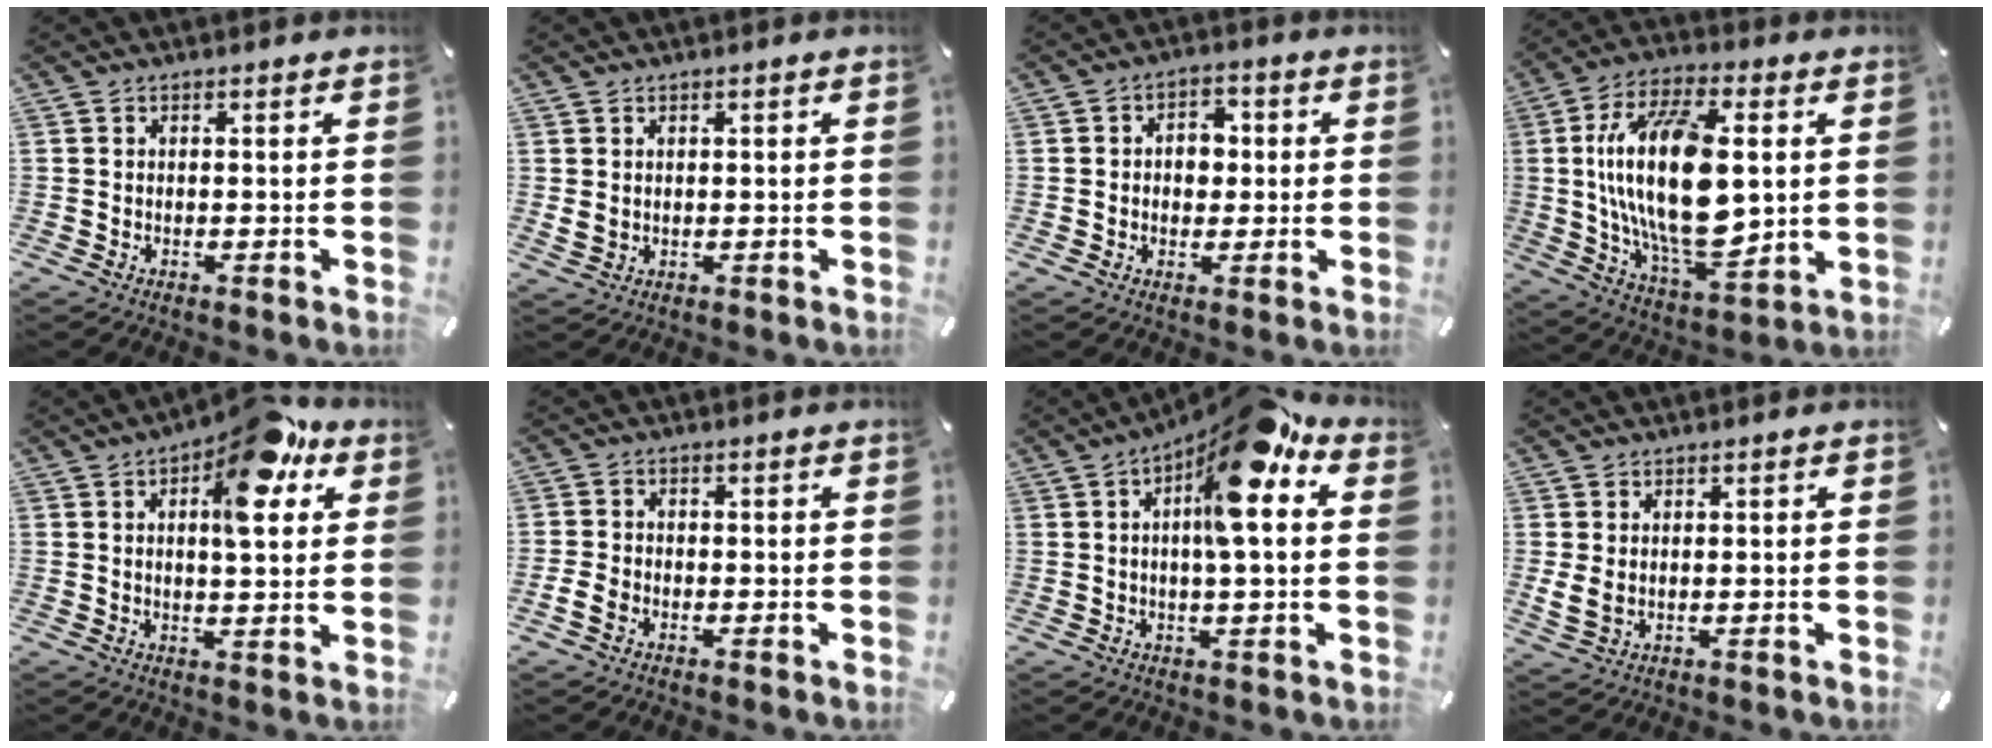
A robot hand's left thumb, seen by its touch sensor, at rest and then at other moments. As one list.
[{"total": 2.1, "force": [0.4, 1.8, 1.0], "torque": [-0.012, 0.000, 0.004]}, {"total": 5.6, "force": [-0.2, 4.5, 3.4], "torque": [-0.045, 0.004, -0.011]}, {"total": 24.3, "force": [2.9, 12.0, 20.9], "torque": [-0.427, -0.020, 0.046]}, {"total": 14.8, "force": [6.9, 6.2, 11.5], "torque": [-0.156, -0.031, 0.110]}, {"total": 3.2, "force": [-1.5, 2.3, 1.8], "torque": [-0.037, 0.006, -0.029]}, {"total": 14.5, "force": [5.4, 3.8, 12.9], "torque": [-0.196, -0.029, 0.084]}, {"total": 3.7, "force": [0.6, 2.6, 2.7], "torque": [-0.049, 0.000, 0.010]}]